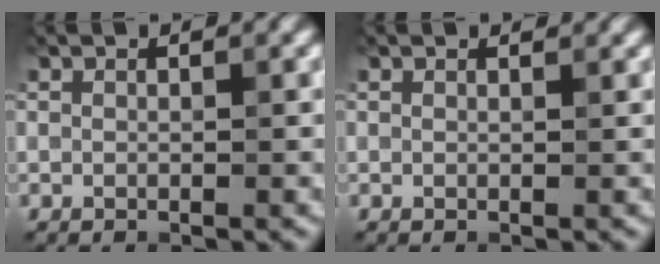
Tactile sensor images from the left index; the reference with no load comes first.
{"total": 1.2, "force": [1.1, 0.1, 0.3], "torque": [-0.012, -0.003, 0.010]}